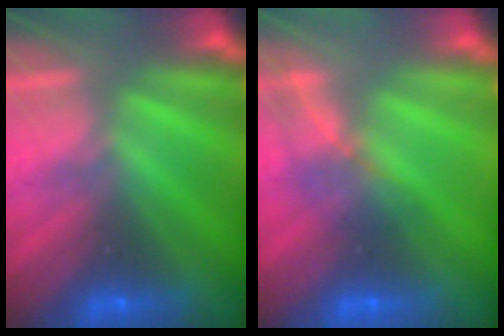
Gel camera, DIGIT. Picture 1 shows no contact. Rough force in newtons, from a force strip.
{"total": 1.6}